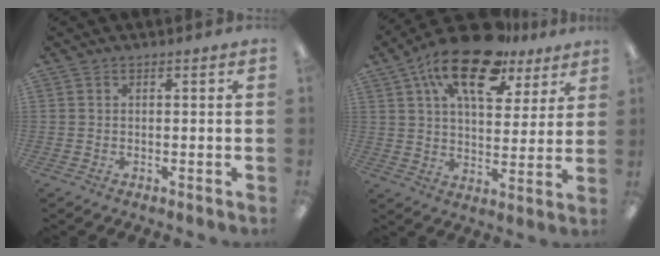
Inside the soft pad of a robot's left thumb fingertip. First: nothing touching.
{"total": 19.5, "force": [11.9, 9.1, 12.4], "torque": [-0.204, -0.050, 0.201]}